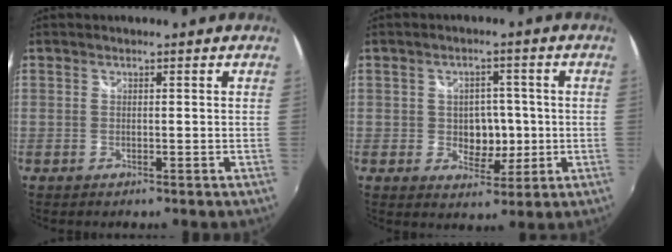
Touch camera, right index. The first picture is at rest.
{"total": 6.0, "force": [-0.5, 4.7, 3.8], "torque": [-0.061, 0.002, -0.001]}